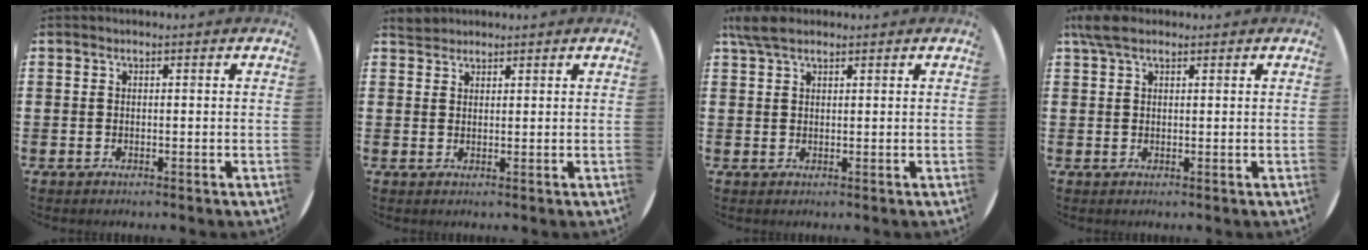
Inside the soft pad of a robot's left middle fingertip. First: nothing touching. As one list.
[{"total": 1.8, "force": [1.7, 0.5, -0.1], "torque": [0.006, 0.002, 0.033]}, {"total": 3.4, "force": [2.5, 1.2, 1.9], "torque": [-0.044, 0.008, 0.046]}, {"total": 3.3, "force": [2.2, 1.4, 2.0], "torque": [-0.046, 0.009, 0.040]}]